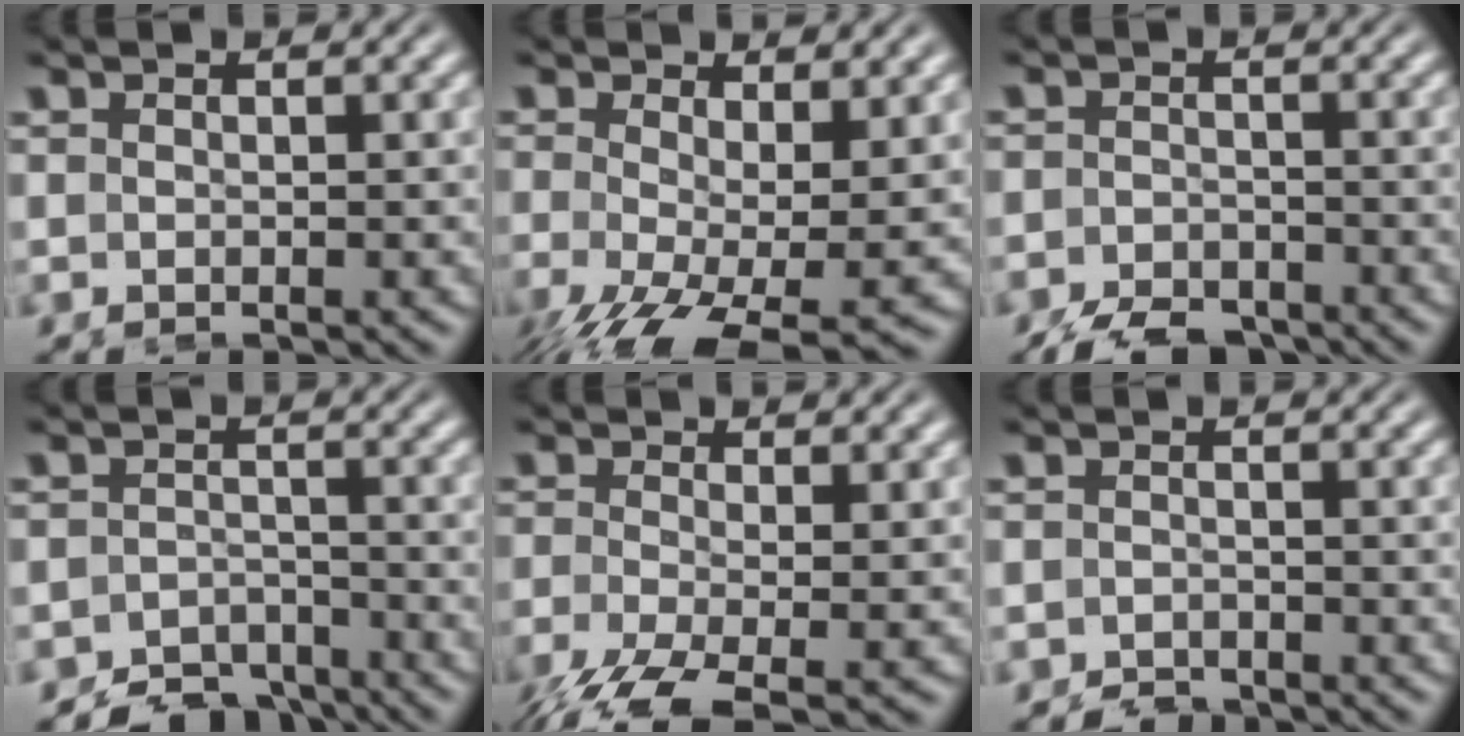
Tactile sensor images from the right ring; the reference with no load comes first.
{"total": 6.7, "force": [-4.5, 2.4, 4.4], "torque": [-0.097, -0.064, -0.048]}
{"total": 5.1, "force": [-4.9, 1.3, 0.6], "torque": [0.010, -0.017, -0.086]}
{"total": 7.1, "force": [-6.4, 2.9, 0.8], "torque": [0.016, -0.019, -0.115]}
{"total": 5.1, "force": [-3.9, 1.3, 3.0], "torque": [-0.073, -0.038, -0.049]}
{"total": 2.9, "force": [-2.8, 0.6, -0.4], "torque": [0.009, -0.019, -0.048]}